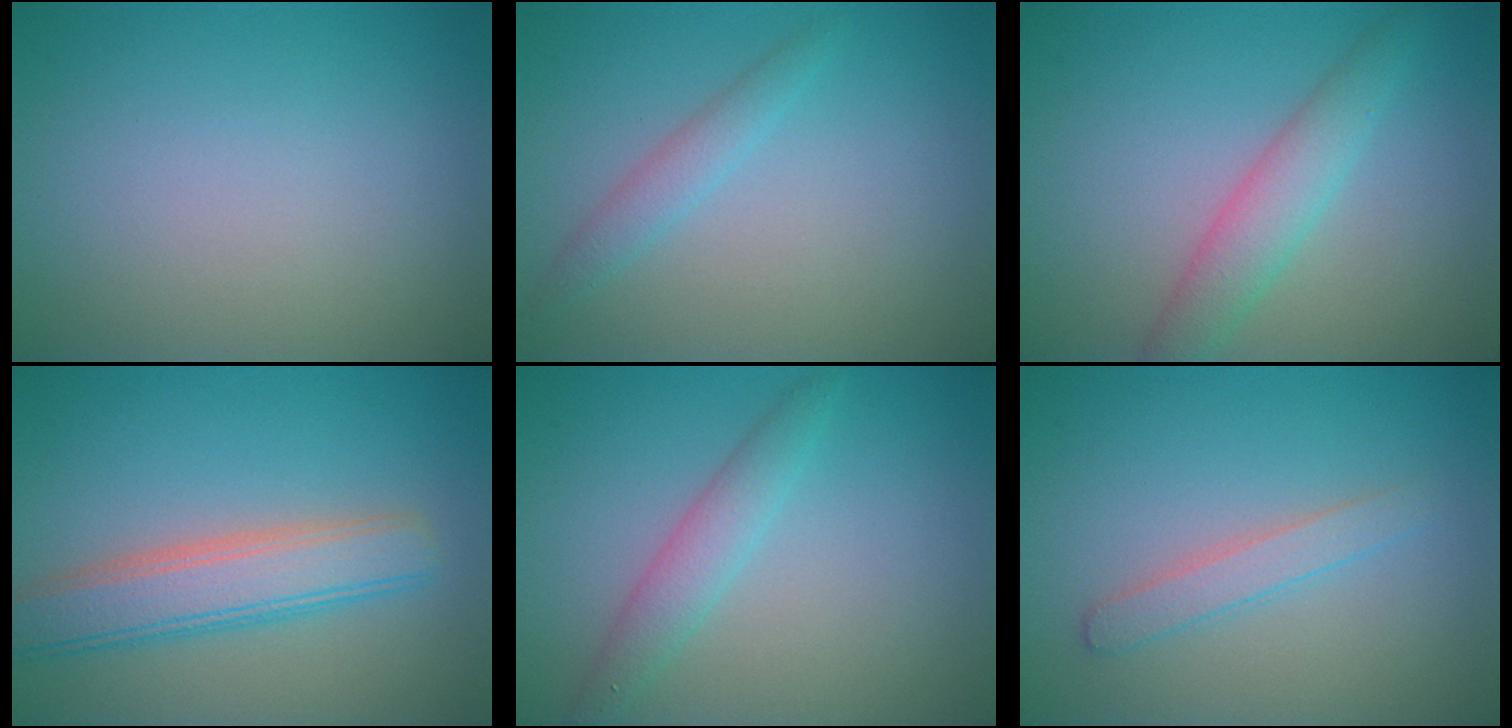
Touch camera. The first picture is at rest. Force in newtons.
{"total": 1.7, "press": 1.7, "slide": 0.1}
{"total": 3.2, "press": 3.2, "slide": 0.1}
{"total": 5.0, "press": 5.0, "slide": 0.2}
{"total": 2.4, "press": 2.4, "slide": 0.1}
{"total": 1.7, "press": 1.7, "slide": 0.1}